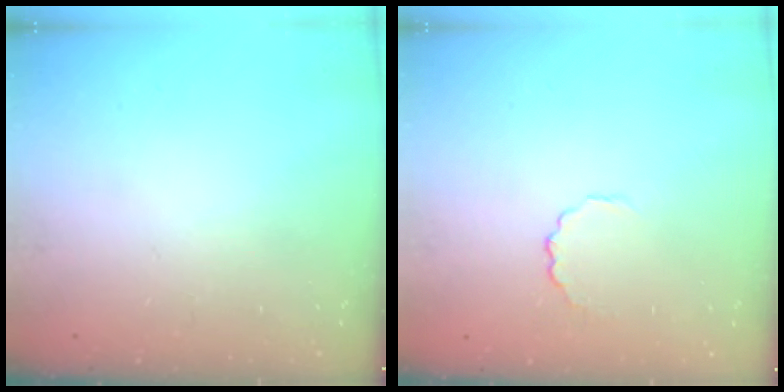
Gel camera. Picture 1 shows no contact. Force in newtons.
{"total": 2.8, "press": 2.6, "slide": 1.1}